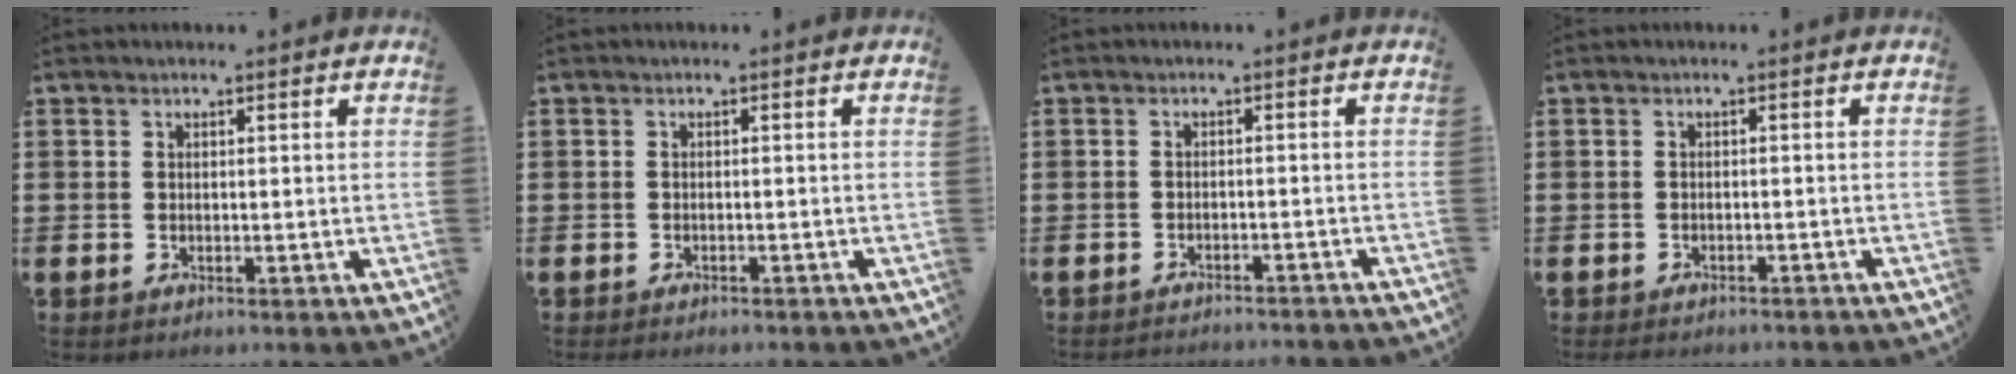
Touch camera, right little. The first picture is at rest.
{"total": 0.0}
{"total": 1.6, "force": [-1.6, -0.2, -0.1], "torque": [-0.001, 0.005, -0.033]}
{"total": 0.7, "force": [-0.6, 0.2, 0.2], "torque": [-0.006, -0.002, -0.012]}